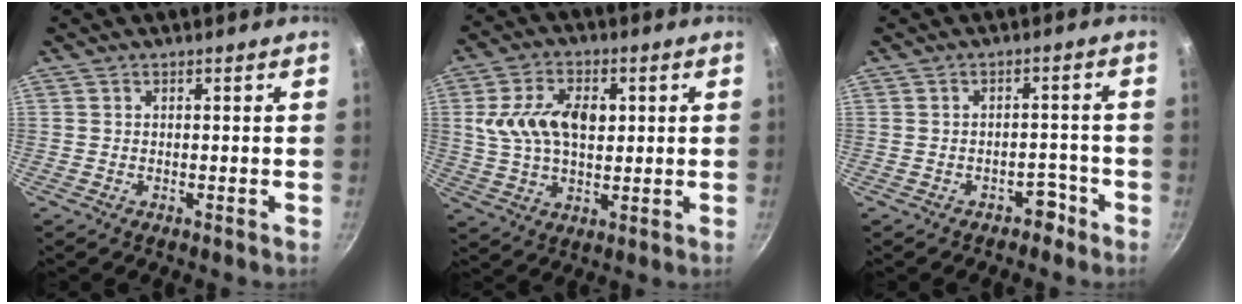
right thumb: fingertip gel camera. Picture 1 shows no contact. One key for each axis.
{"total": 12.1, "fx": 2.1, "fy": 7.7, "fz": 9.2, "tx": -0.150, "ty": 0.006, "tz": 0.031}
{"total": 3.3, "fx": -2.3, "fy": 2.1, "fz": 1.2, "tx": 0.013, "ty": 0.036, "tz": -0.017}